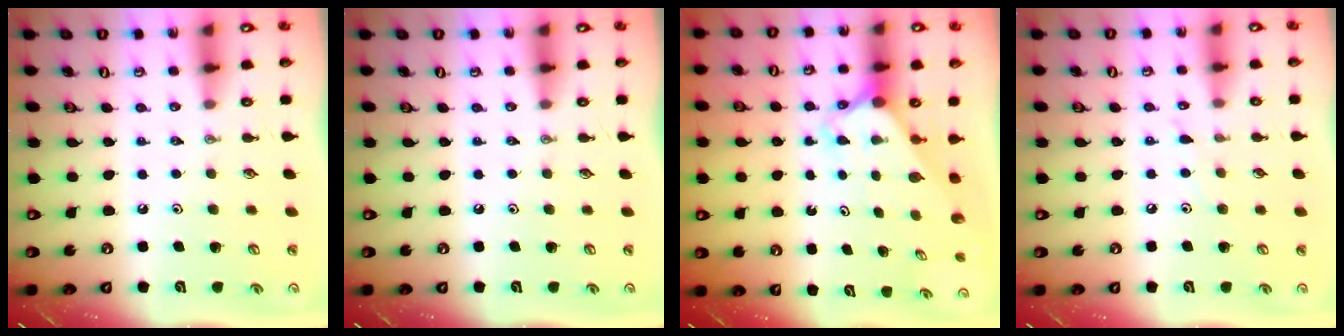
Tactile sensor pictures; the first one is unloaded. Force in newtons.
{"total": 0.0}
{"total": 2.2, "press": 2.2, "slide": 0.1}
{"total": 5.5, "press": 5.4, "slide": 0.6}